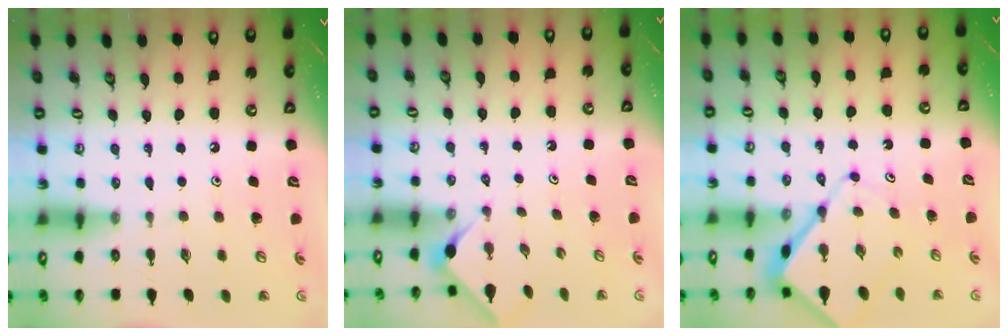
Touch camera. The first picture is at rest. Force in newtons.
{"total": 2.7, "press": 2.6, "slide": 0.4}
{"total": 9.1, "press": 9.0, "slide": 1.1}